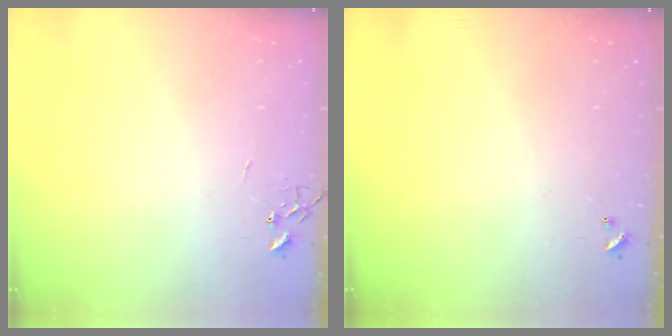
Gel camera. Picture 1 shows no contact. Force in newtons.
{"total": 0.0}